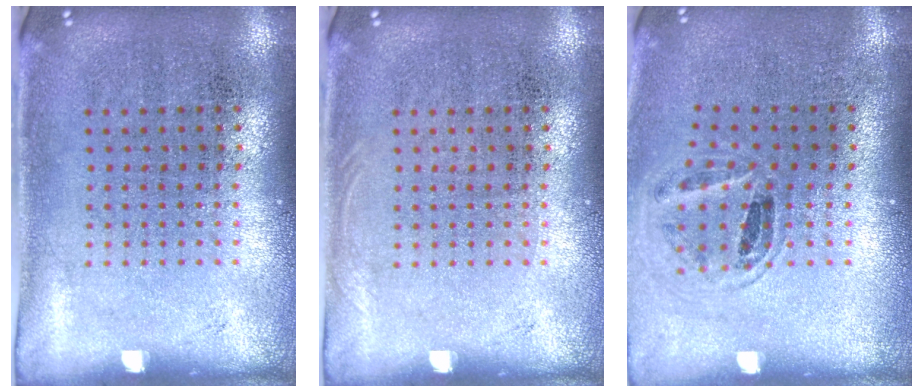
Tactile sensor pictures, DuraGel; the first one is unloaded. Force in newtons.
{"total": 0.5, "press": 0.5, "slide": 0.2}
{"total": 0.9, "press": 0.9, "slide": 0.2}